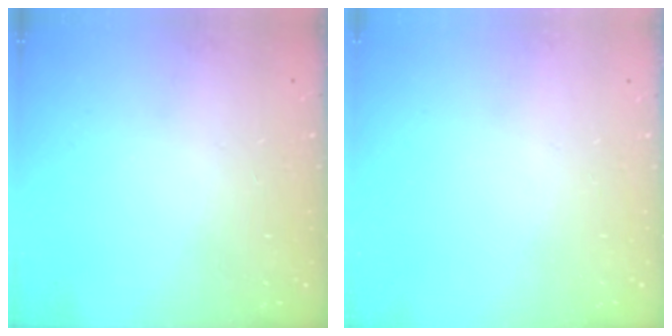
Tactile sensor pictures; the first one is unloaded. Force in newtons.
{"total": 0.0}